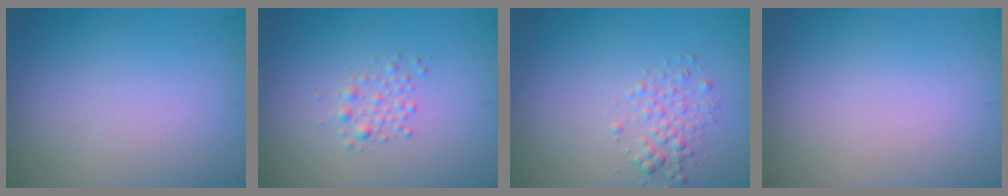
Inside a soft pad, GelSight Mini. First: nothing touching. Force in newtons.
{"total": 1.3, "press": 1.3, "slide": 0.0}
{"total": 1.7, "press": 1.7, "slide": 0.1}
{"total": 0.0}